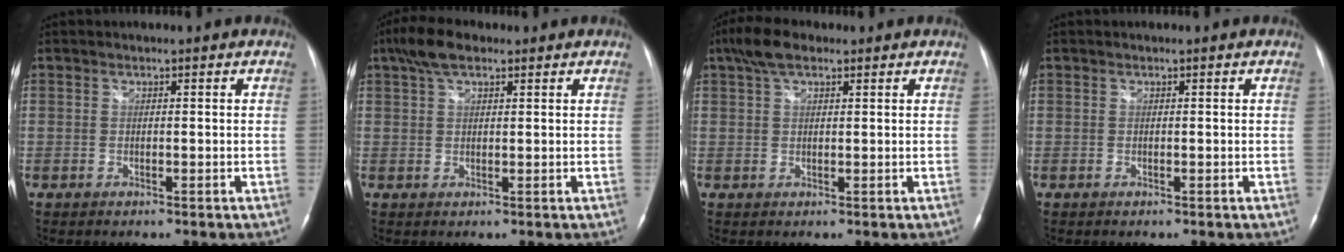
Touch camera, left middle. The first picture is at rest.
{"total": 5.3, "force": [3.4, 2.0, 3.5], "torque": [-0.075, 0.024, 0.062]}
{"total": 4.9, "force": [3.2, 2.0, 3.2], "torque": [-0.070, 0.024, 0.058]}
{"total": 0.0}